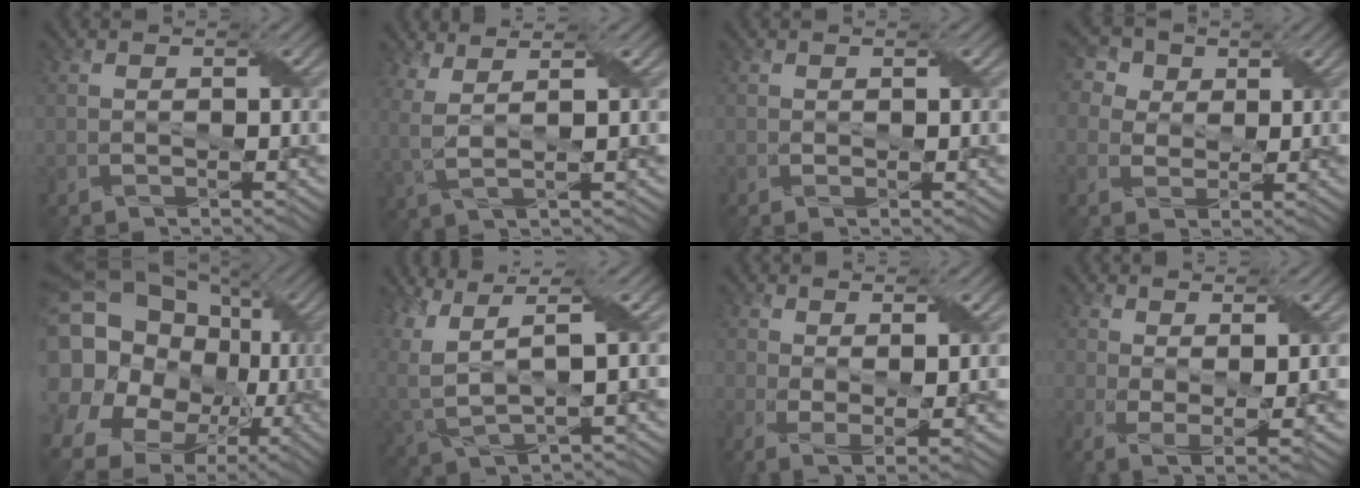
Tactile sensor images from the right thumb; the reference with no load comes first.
{"total": 4.2, "force": [2.2, 1.0, 3.5], "torque": [-0.087, 0.010, 0.042]}
{"total": 0.8, "force": [0.1, 0.4, 0.7], "torque": [-0.012, 0.001, 0.003]}
{"total": 6.0, "force": [2.9, 4.7, 2.6], "torque": [-0.096, 0.017, 0.032]}
{"total": 21.1, "force": [0.9, 18.0, 10.9], "torque": [-0.266, 0.051, -0.007]}
{"total": 7.7, "force": [3.0, 3.2, 6.4], "torque": [-0.173, -0.004, 0.063]}
{"total": 4.0, "force": [1.2, 1.0, 3.7], "torque": [-0.082, -0.009, 0.025]}
{"total": 4.6, "force": [1.2, 1.2, 4.3], "torque": [-0.093, -0.007, 0.023]}